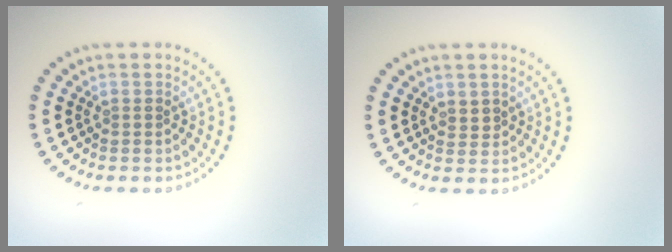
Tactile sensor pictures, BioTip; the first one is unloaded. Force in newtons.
{"total": 0.7, "press": 0.5, "slide": 0.4}